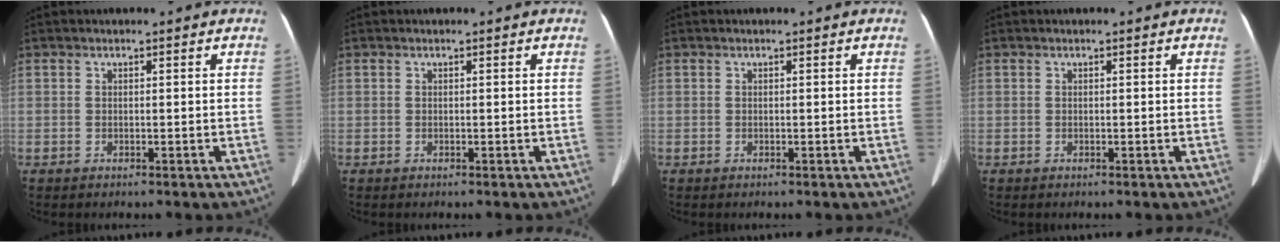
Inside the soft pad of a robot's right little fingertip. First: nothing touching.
{"total": 0.0}
{"total": 0.0}
{"total": 0.0}